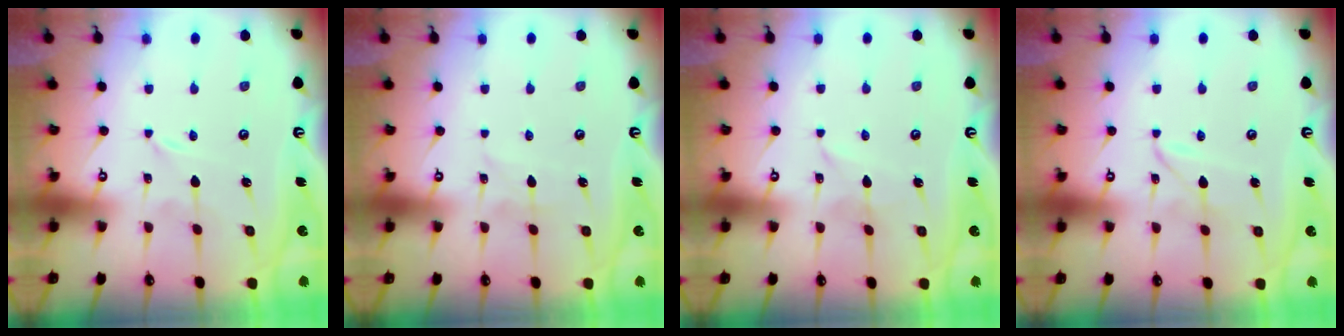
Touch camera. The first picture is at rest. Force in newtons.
{"total": 2.3, "press": 2.3, "slide": 0.3}
{"total": 1.5, "press": 1.4, "slide": 0.2}
{"total": 2.1, "press": 2.1, "slide": 0.2}